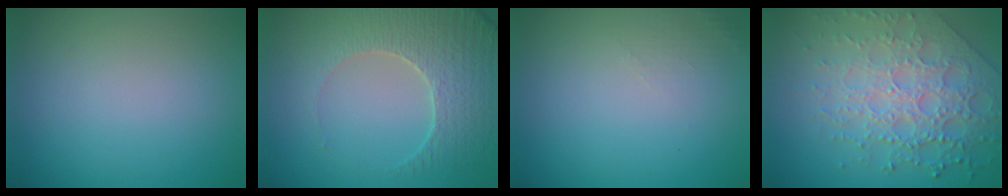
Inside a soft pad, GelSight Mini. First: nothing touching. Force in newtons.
{"total": 4.5, "press": 4.4, "slide": 0.8}
{"total": 1.1, "press": 1.1, "slide": 0.3}
{"total": 7.4, "press": 5.4, "slide": 5.1}